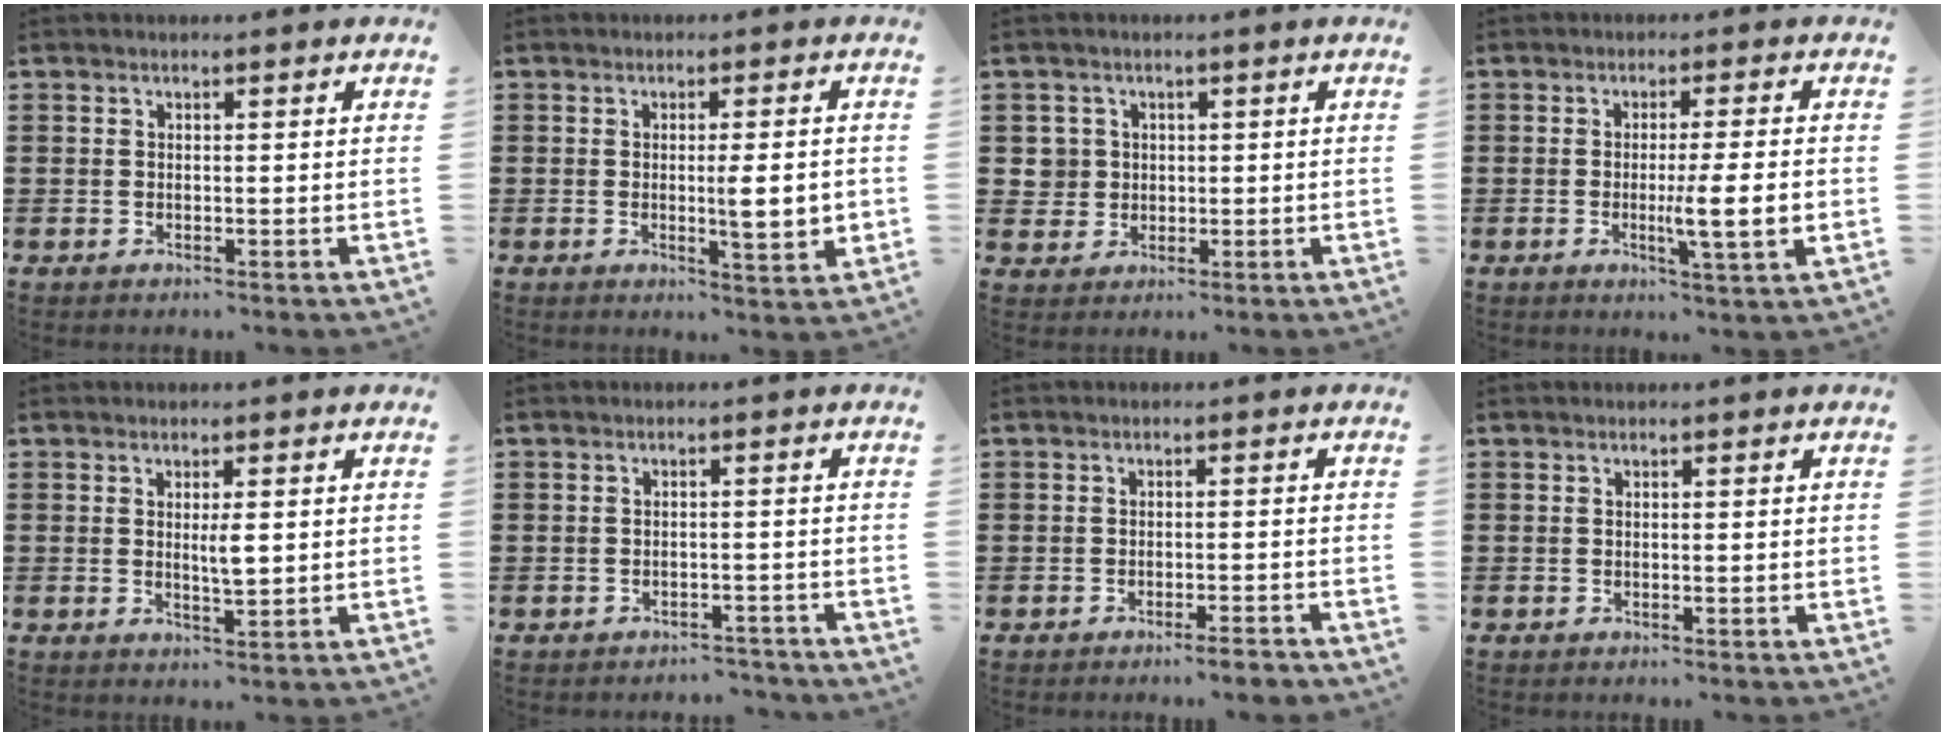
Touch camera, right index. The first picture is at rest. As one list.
[{"total": 5.3, "force": [-0.2, 0.7, 5.2], "torque": [-0.083, -0.007, -0.008]}, {"total": 3.3, "force": [0.3, 3.3, 0.6], "torque": [-0.028, 0.011, 0.004]}, {"total": 6.6, "force": [-1.1, 0.1, 6.5], "torque": [-0.100, -0.015, -0.022]}, {"total": 3.0, "force": [0.4, 0.7, 2.9], "torque": [-0.048, -0.002, 0.003]}, {"total": 2.2, "force": [-2.1, 0.4, -0.1], "torque": [-0.005, 0.001, -0.048]}, {"total": 2.1, "force": [-1.9, 0.0, 0.8], "torque": [-0.014, -0.001, -0.037]}, {"total": 0.0}]